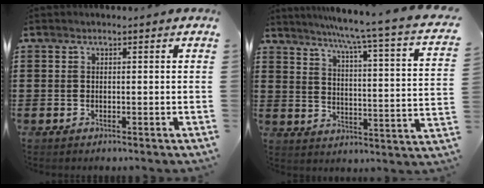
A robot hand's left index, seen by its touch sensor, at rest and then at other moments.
{"total": 5.2, "force": [4.0, -1.6, 2.9], "torque": [-0.067, -0.053, 0.052]}